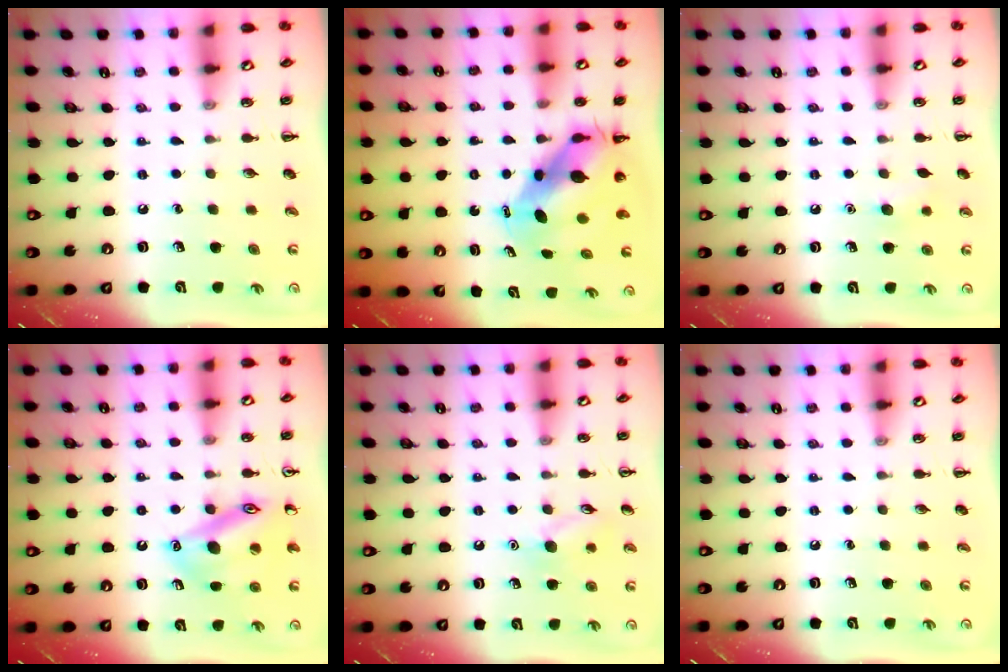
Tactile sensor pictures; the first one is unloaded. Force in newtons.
{"total": 7.9, "press": 7.6, "slide": 2.3}
{"total": 5.6, "press": 5.5, "slide": 1.4}
{"total": 16.8, "press": 16.7, "slide": 1.8}
{"total": 8.7, "press": 8.5, "slide": 1.4}
{"total": 0.0}